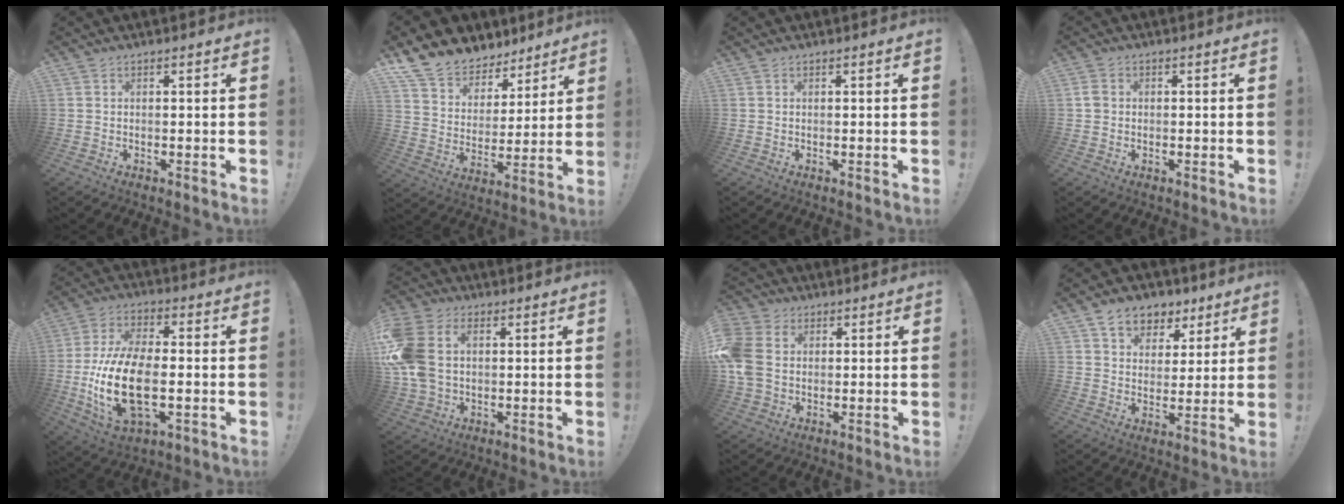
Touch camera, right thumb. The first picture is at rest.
{"total": 12.0, "force": [9.6, 6.9, 2.2], "torque": [-0.048, -0.077, 0.181]}
{"total": 0.0}
{"total": 2.5, "force": [0.0, 2.2, 1.2], "torque": [-0.012, 0.004, -0.001]}
{"total": 20.4, "force": [-3.5, 10.9, 16.8], "torque": [-0.333, 0.006, -0.050]}
{"total": 14.7, "force": [2.4, 10.9, 9.5], "torque": [-0.208, -0.003, 0.047]}
{"total": 12.5, "force": [1.4, 9.8, 7.7], "torque": [-0.175, 0.008, 0.031]}
{"total": 10.2, "force": [6.4, 7.0, 3.6], "torque": [-0.051, -0.033, 0.122]}